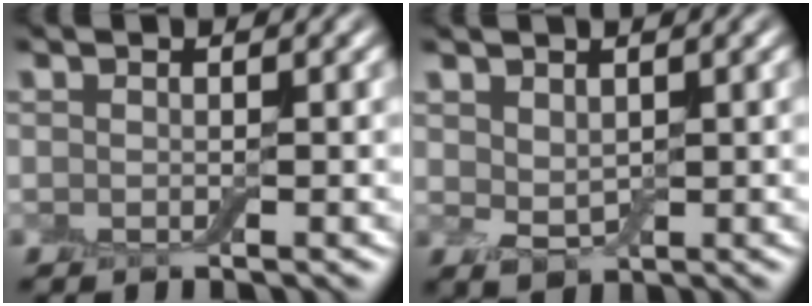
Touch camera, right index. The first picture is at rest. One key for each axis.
{"total": 2.1, "fx": 0.9, "fy": 1.3, "fz": 1.4, "tx": -0.030, "ty": -0.003, "tz": 0.022}